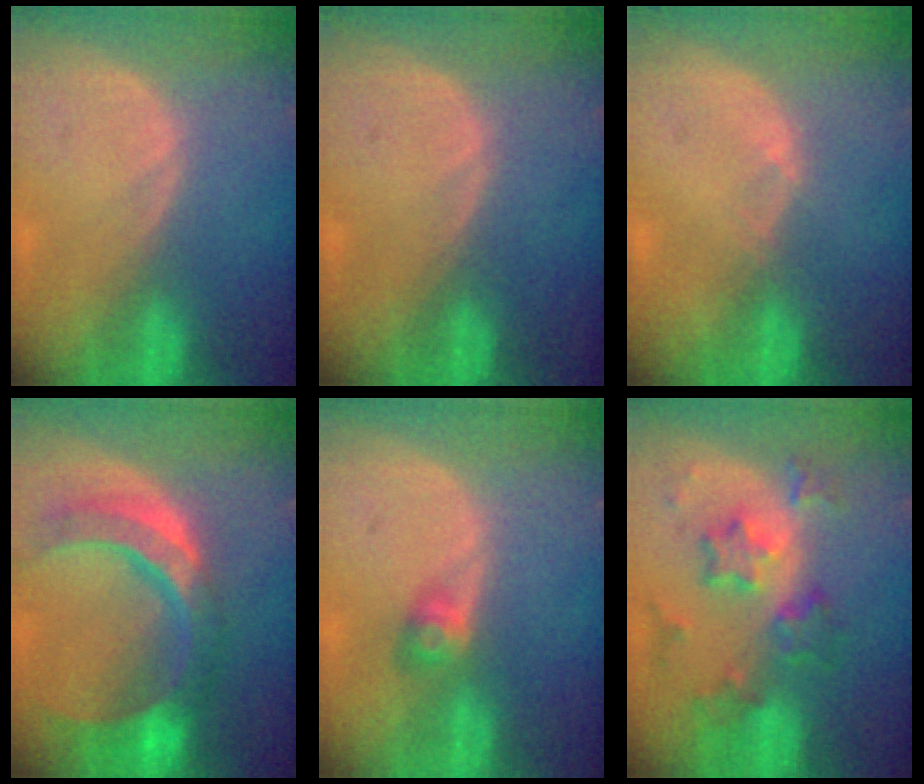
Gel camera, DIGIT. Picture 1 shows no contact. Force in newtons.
{"total": 0.0}
{"total": 0.6, "press": 0.5, "slide": 0.3}
{"total": 11.4, "press": 9.6, "slide": 6.0}
{"total": 2.8, "press": 2.5, "slide": 1.2}
{"total": 8.6, "press": 7.6, "slide": 4.1}